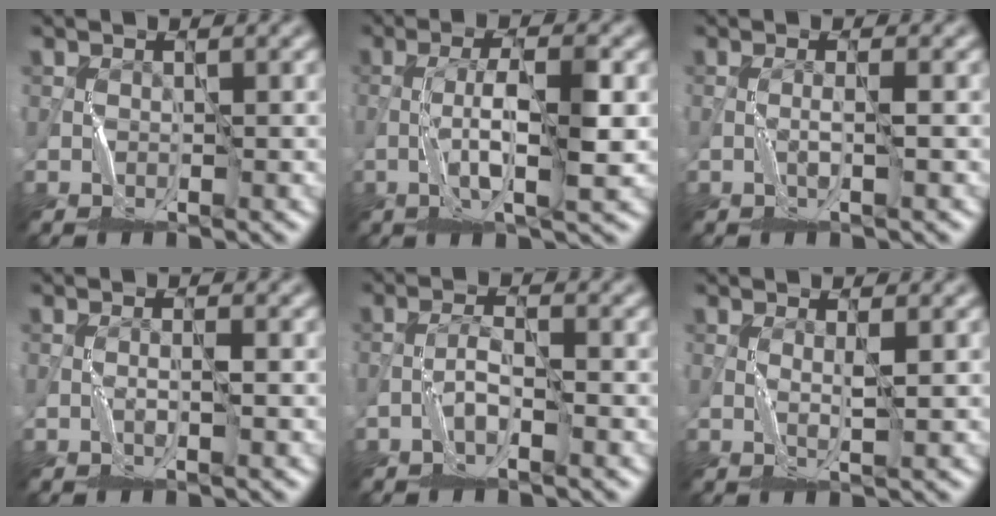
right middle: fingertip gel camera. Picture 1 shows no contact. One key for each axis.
{"total": 4.7, "fx": -0.8, "fy": 0.4, "fz": 4.6, "tx": -0.091, "ty": 0.007, "tz": -0.018}
{"total": 1.0, "fx": -0.2, "fy": -0.9, "fz": 0.2, "tx": -0.010, "ty": 0.001, "tz": -0.006}
{"total": 0.7, "fx": -0.2, "fy": -0.7, "fz": 0.0, "tx": -0.005, "ty": 0.000, "tz": -0.005}
{"total": 1.2, "fx": -1.0, "fy": -0.5, "fz": 0.5, "tx": -0.016, "ty": 0.006, "tz": -0.022}
{"total": 1.1, "fx": 0.6, "fy": -0.9, "fz": 0.1, "tx": -0.010, "ty": 0.000, "tz": 0.010}